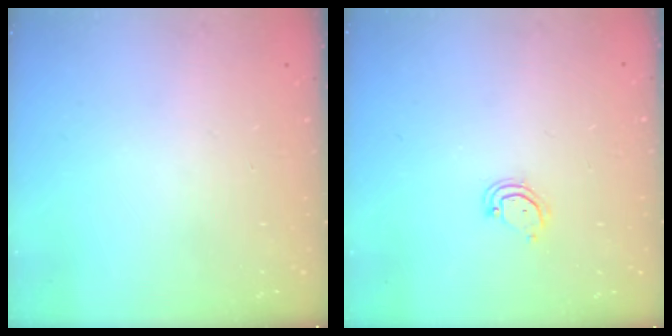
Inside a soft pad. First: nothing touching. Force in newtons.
{"total": 3.7, "press": 3.7, "slide": 0.3}